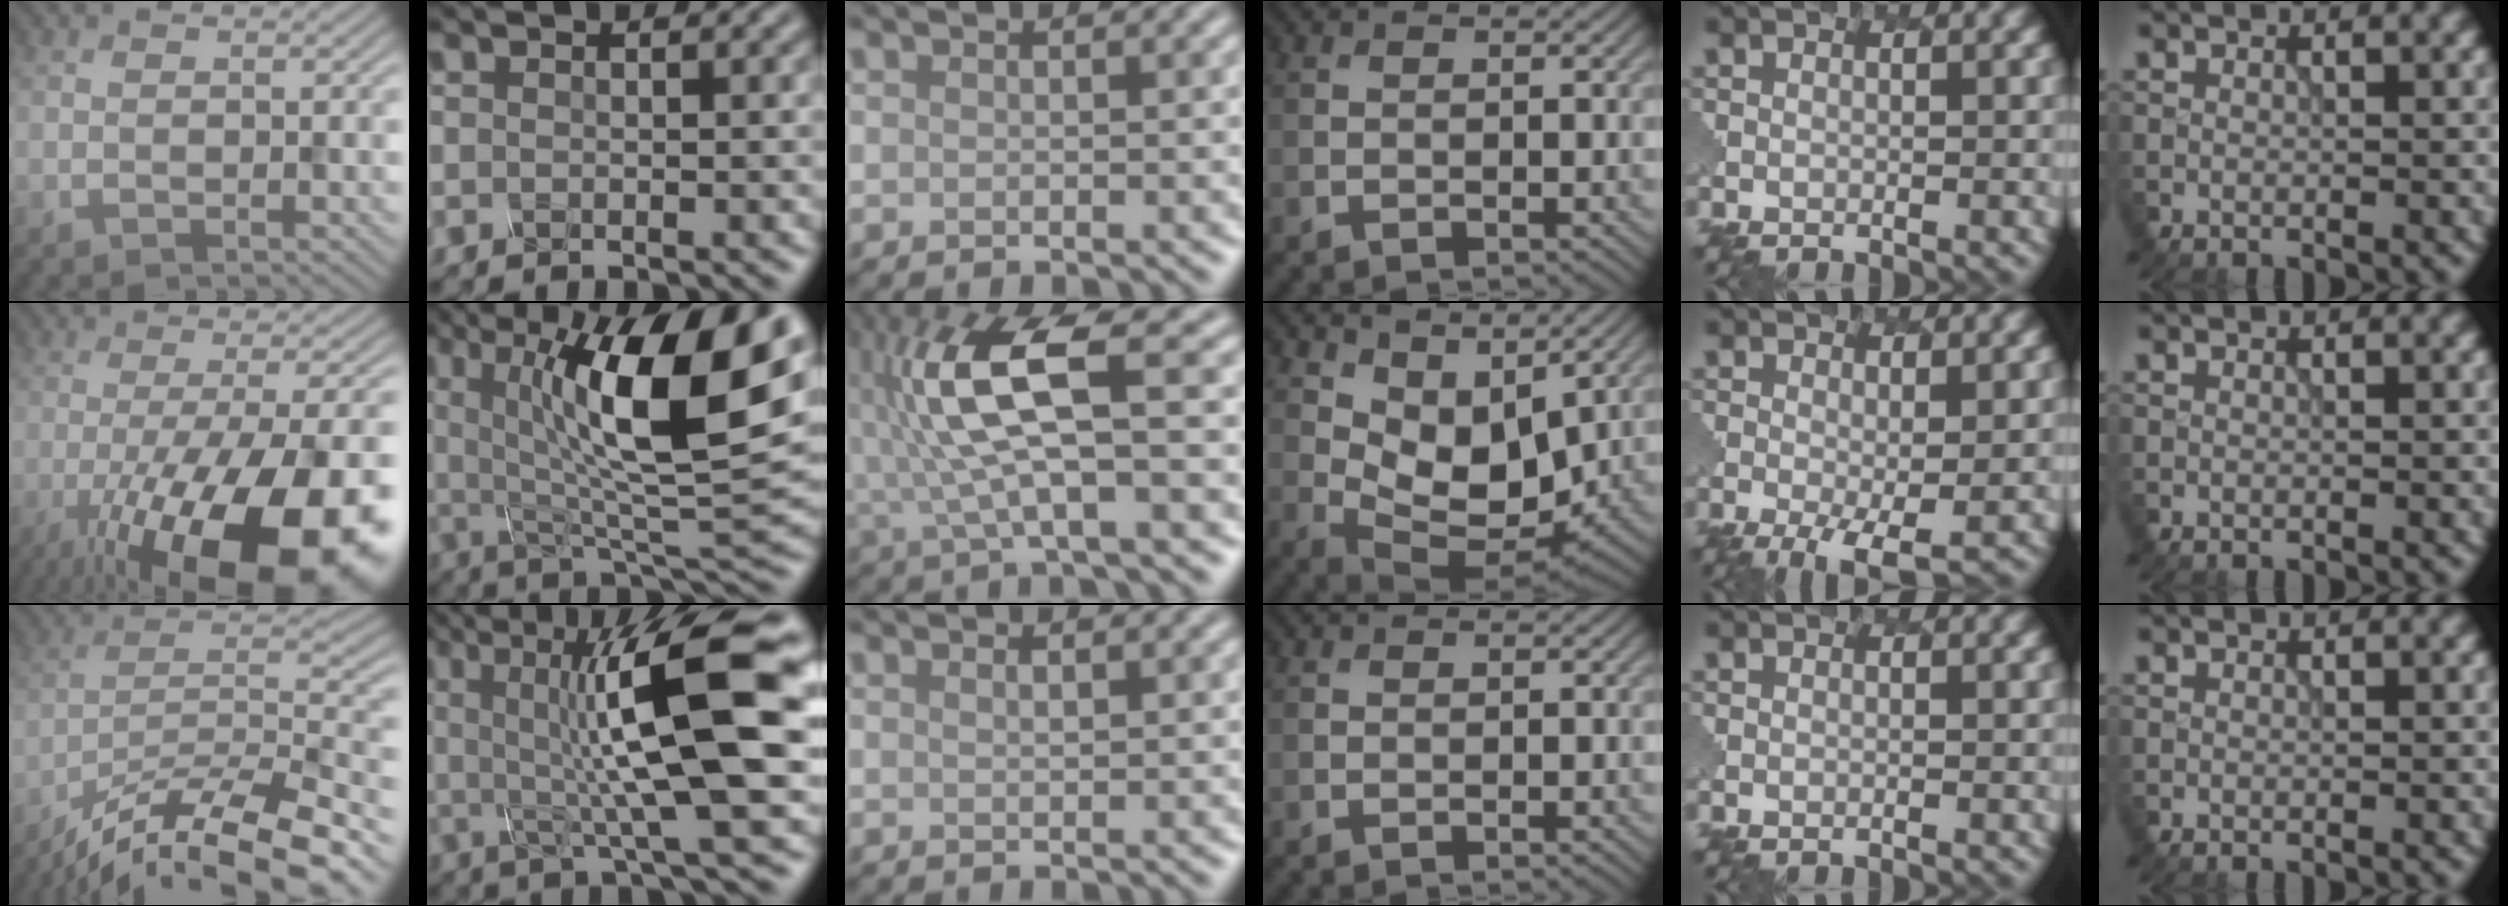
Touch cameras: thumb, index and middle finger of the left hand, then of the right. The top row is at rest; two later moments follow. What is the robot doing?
{"motion": "screw", "object": "spray bottle"}